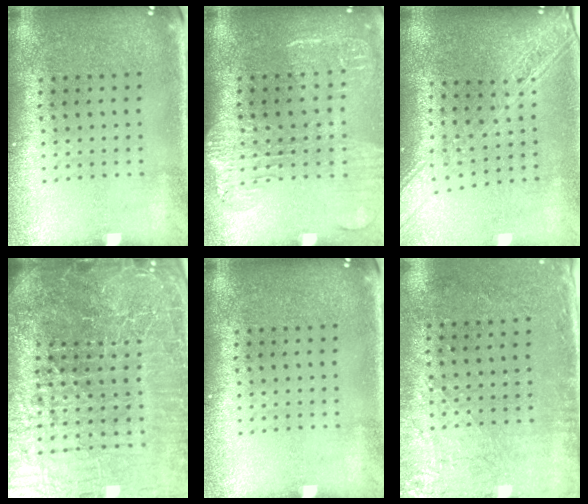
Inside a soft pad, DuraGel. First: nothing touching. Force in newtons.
{"total": 1.8, "press": 1.5, "slide": 0.9}
{"total": 2.2, "press": 1.9, "slide": 1.2}
{"total": 7.6, "press": 6.6, "slide": 3.9}
{"total": 0.0}
{"total": 2.9, "press": 2.3, "slide": 1.6}